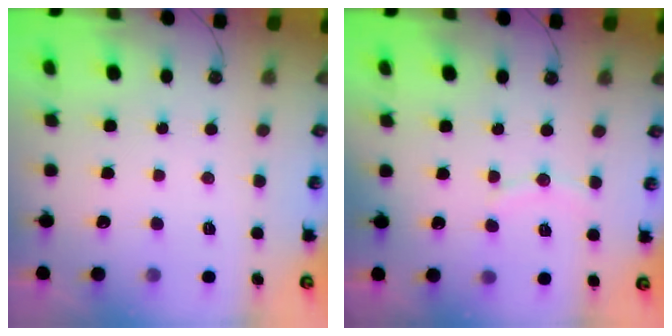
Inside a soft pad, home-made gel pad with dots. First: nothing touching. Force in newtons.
{"total": 5.7, "press": 5.7, "slide": 0.6}